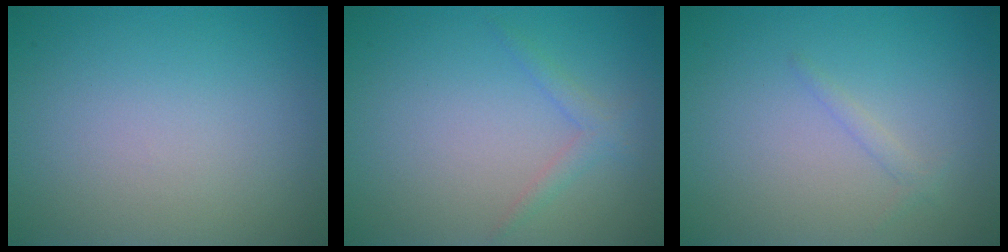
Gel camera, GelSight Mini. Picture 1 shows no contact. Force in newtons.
{"total": 1.3, "press": 1.3, "slide": 0.1}
{"total": 0.9, "press": 0.9, "slide": 0.0}